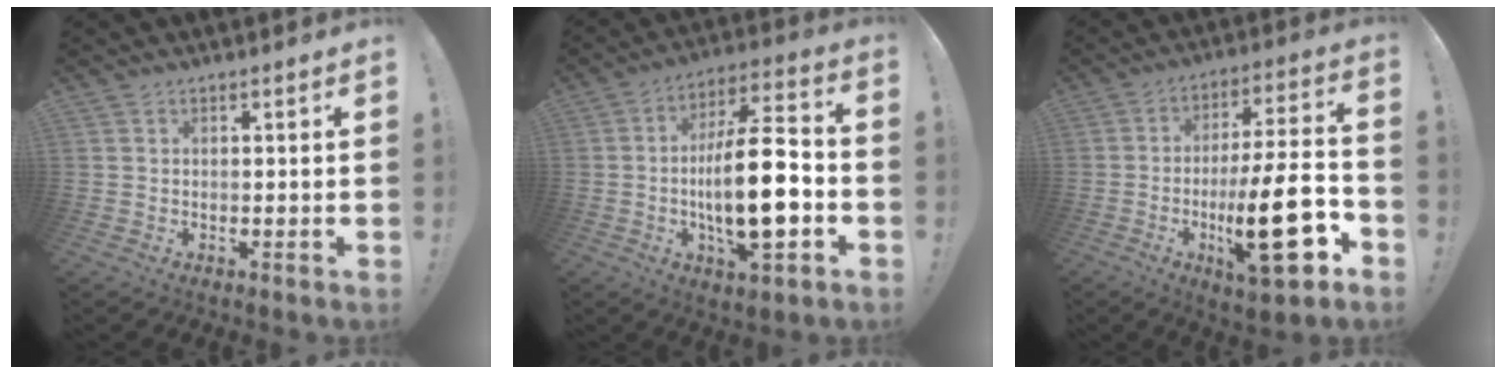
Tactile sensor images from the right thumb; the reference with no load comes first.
{"total": 19.7, "force": [-3.6, 6.1, 18.4], "torque": [-0.315, 0.008, -0.063]}
{"total": 23.2, "force": [-7.0, 6.2, 21.3], "torque": [-0.336, 0.023, -0.108]}